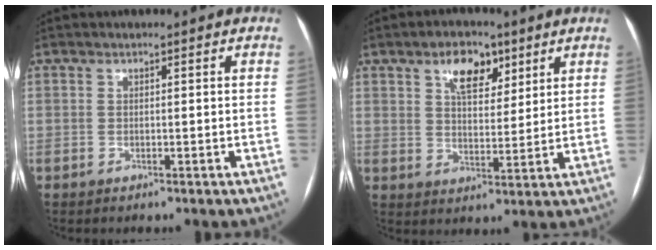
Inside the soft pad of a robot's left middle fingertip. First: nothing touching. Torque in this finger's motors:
{"motor_torque": [0.33, -0.14, 0.14, 0.03]}